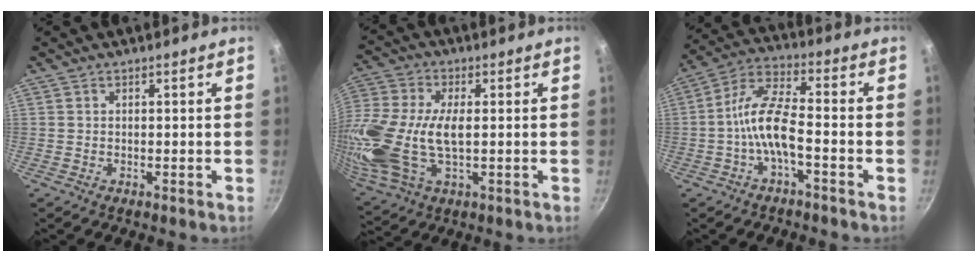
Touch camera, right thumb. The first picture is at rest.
{"total": 21.8, "force": [-0.7, 11.7, 18.4], "torque": [-0.427, 0.001, -0.021]}
{"total": 9.6, "force": [-3.2, 3.5, 8.3], "torque": [-0.166, 0.039, -0.072]}